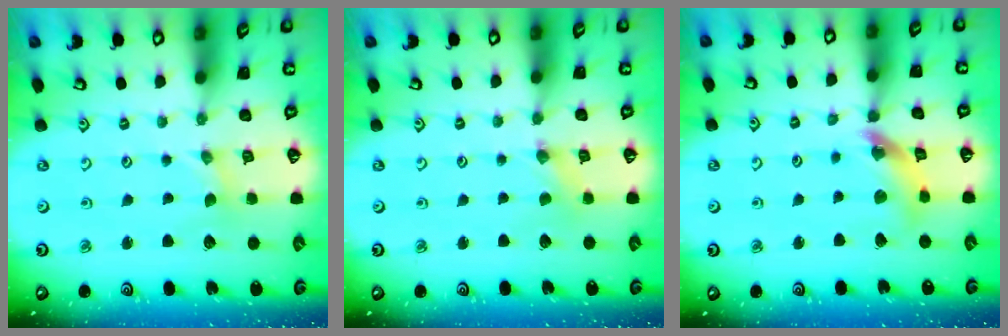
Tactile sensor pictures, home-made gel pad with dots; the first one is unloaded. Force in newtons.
{"total": 0.0}
{"total": 12.1, "press": 12.0, "slide": 1.3}